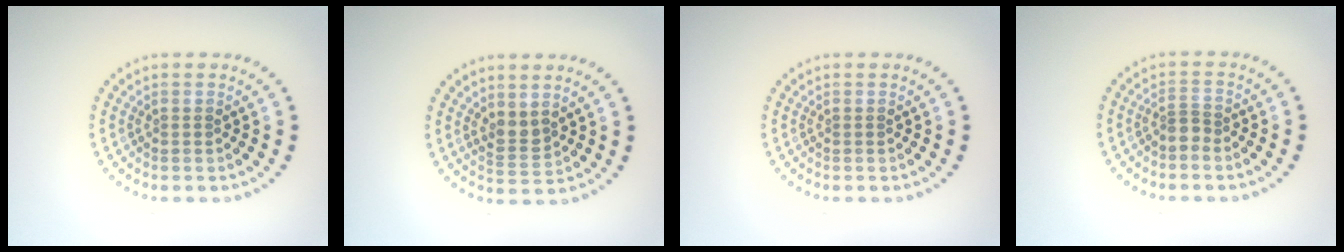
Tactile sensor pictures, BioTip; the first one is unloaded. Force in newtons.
{"total": 1.9, "press": 1.6, "slide": 1.0}
{"total": 0.0}
{"total": 1.1, "press": 0.7, "slide": 0.9}